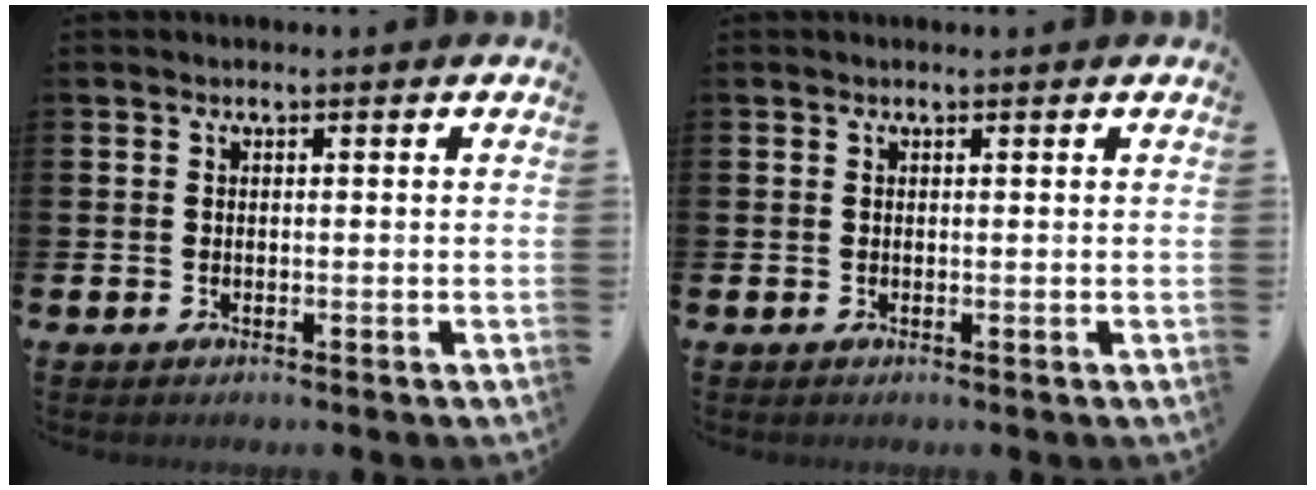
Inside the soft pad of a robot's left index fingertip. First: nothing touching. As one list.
[{"total": 0.0}]